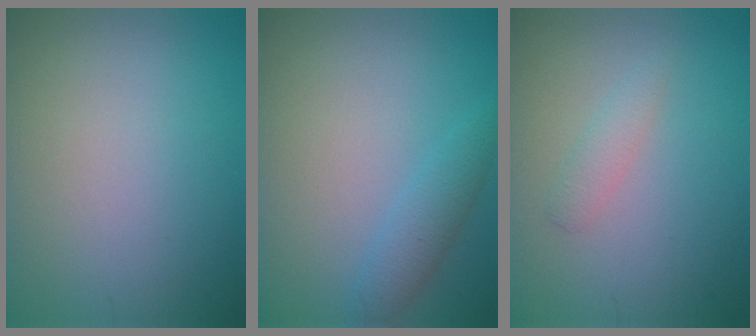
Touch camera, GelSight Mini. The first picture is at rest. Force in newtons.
{"total": 2.3, "press": 2.3, "slide": 0.1}
{"total": 1.3, "press": 1.3, "slide": 0.1}